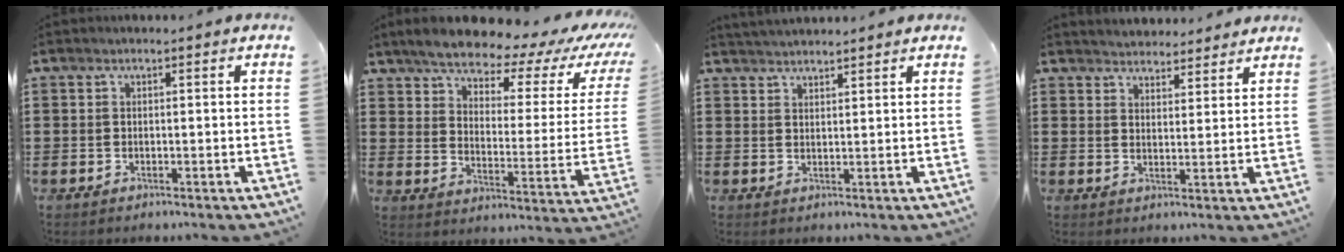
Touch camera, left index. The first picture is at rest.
{"total": 5.9, "force": [5.3, 1.3, 2.1], "torque": [-0.066, -0.042, 0.086]}
{"total": 1.5, "force": [1.5, 0.1, 0.1], "torque": [-0.005, 0.003, 0.029]}
{"total": 3.3, "force": [3.2, 0.4, -0.3], "torque": [-0.006, -0.012, 0.059]}